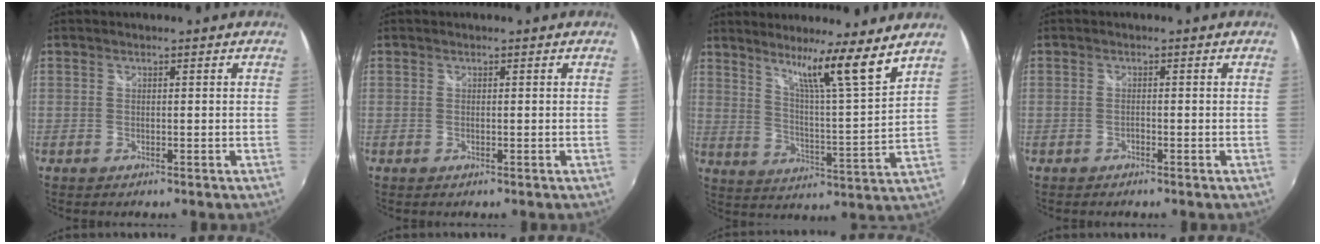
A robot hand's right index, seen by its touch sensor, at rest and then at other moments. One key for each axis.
{"total": 0.0}
{"total": 12.1, "fx": 9.4, "fy": -1.4, "fz": 7.5, "tx": -0.108, "ty": -0.020, "tz": 0.152}
{"total": 0.7, "fx": -0.5, "fy": 0.3, "fz": 0.2, "tx": -0.004, "ty": -0.001, "tz": -0.012}